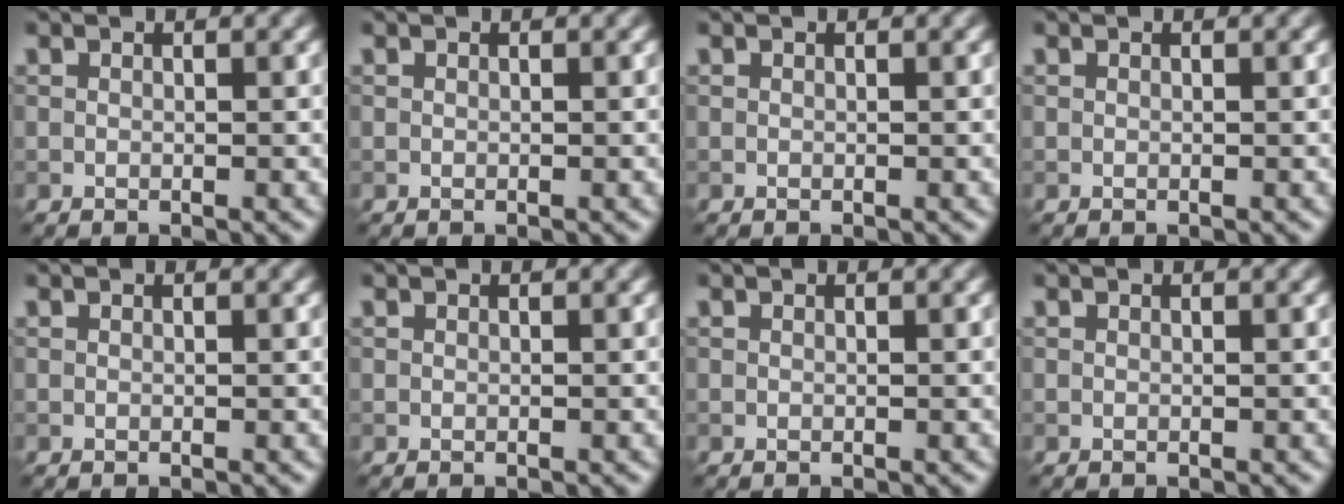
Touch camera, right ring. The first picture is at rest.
{"total": 0.0}
{"total": 0.0}
{"total": 0.0}
{"total": 0.0}
{"total": 0.0}
{"total": 0.0}
{"total": 0.0}